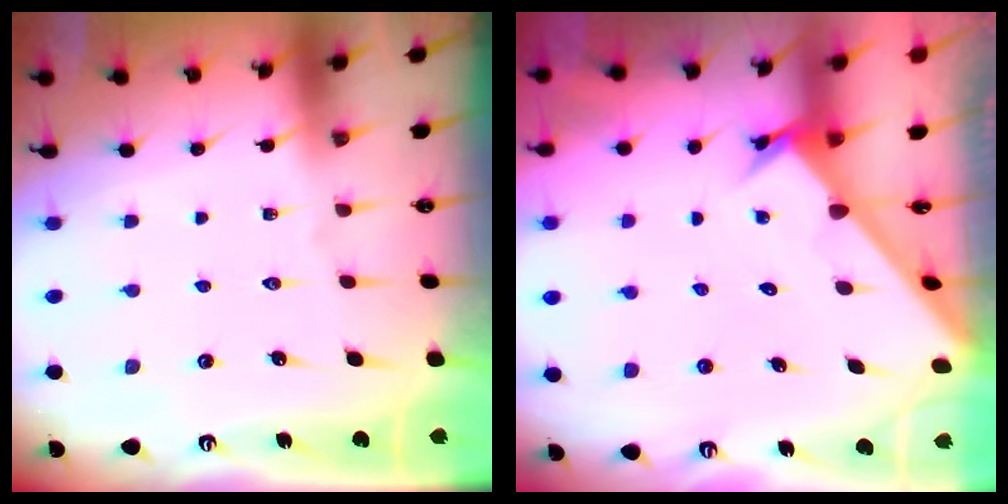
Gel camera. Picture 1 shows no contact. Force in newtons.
{"total": 2.6, "press": 2.6, "slide": 0.2}